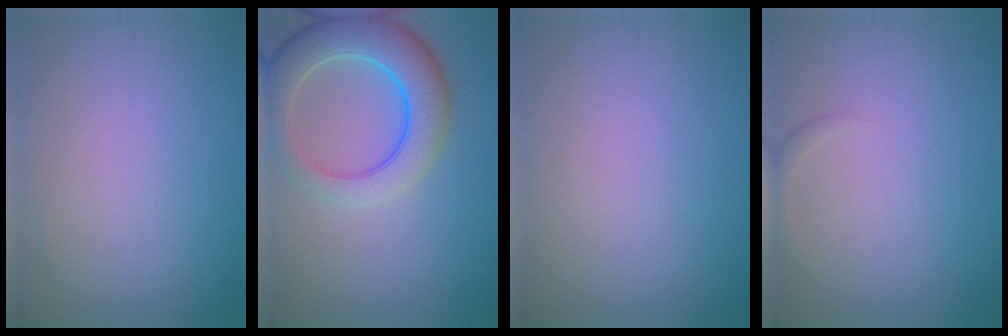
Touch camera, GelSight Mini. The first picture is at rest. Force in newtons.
{"total": 7.1, "press": 7.1, "slide": 0.6}
{"total": 0.0}
{"total": 0.7, "press": 0.7, "slide": 0.0}